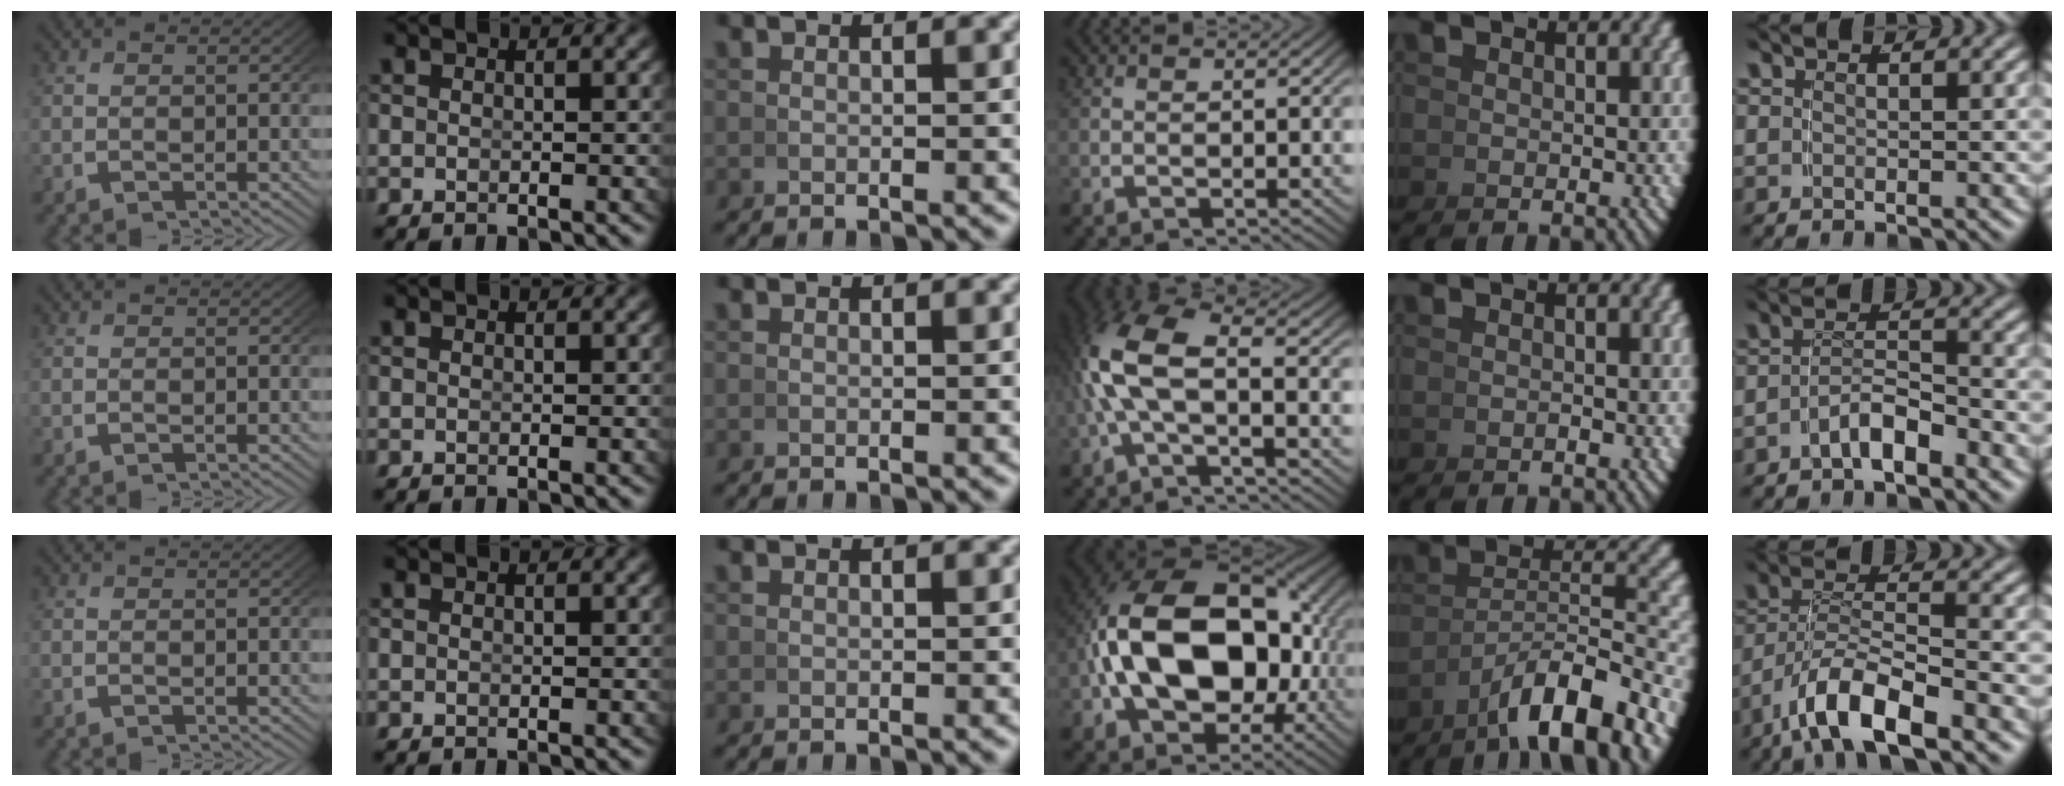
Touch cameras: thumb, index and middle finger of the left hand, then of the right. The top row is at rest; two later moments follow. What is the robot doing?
{"motion": "grasp_and_lifting", "object": "photo album"}